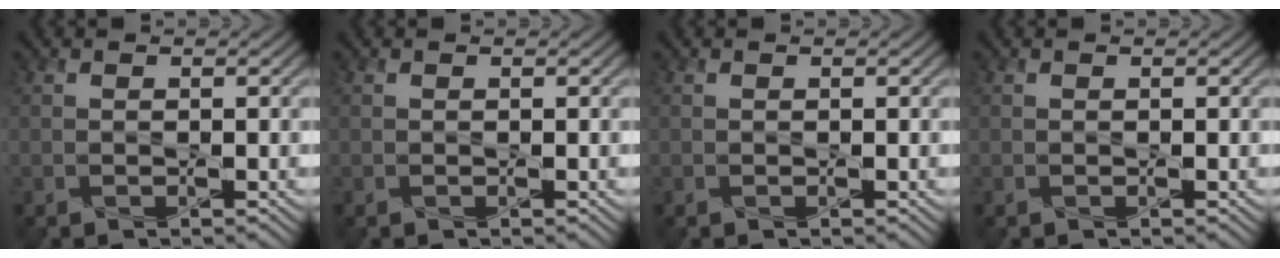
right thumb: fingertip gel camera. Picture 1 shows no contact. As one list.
[{"total": 0.0}, {"total": 0.0}, {"total": 0.0}]